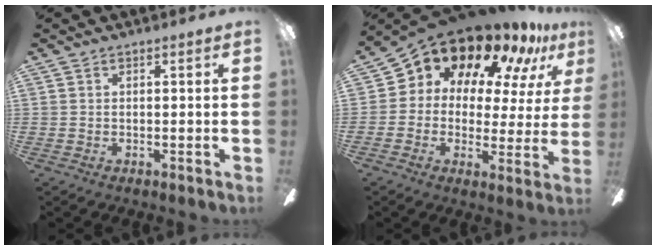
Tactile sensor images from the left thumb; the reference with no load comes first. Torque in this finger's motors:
{"motor_torque": [0.17, 1.59, 1.45, -1.32, 0.13]}